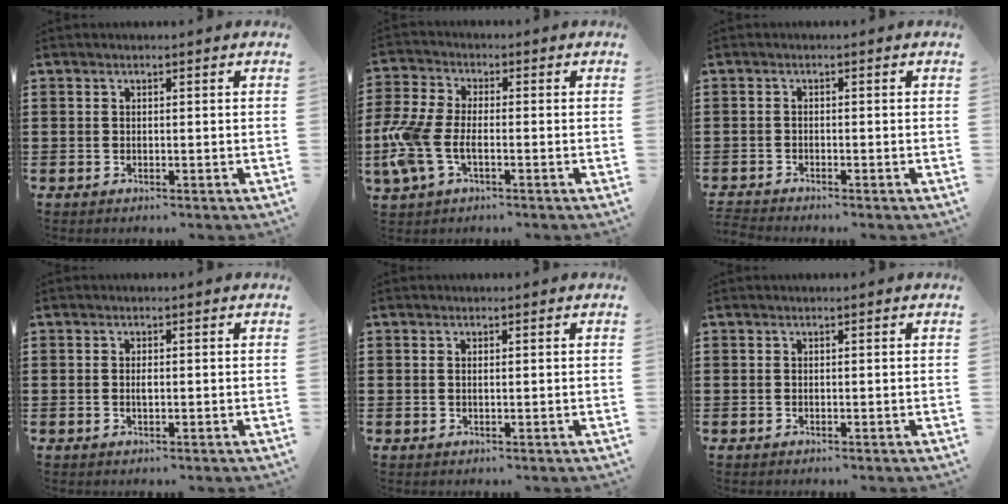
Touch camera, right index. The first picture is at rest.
{"total": 7.6, "force": [-2.0, 3.9, 6.3], "torque": [-0.164, -0.009, -0.045]}
{"total": 1.3, "force": [-1.3, -0.1, -0.1], "torque": [-0.001, 0.000, -0.029]}
{"total": 1.0, "force": [0.0, 0.4, 0.9], "torque": [-0.017, 0.003, -0.001]}
{"total": 0.6, "force": [0.2, 0.2, 0.5], "torque": [-0.011, 0.000, 0.004]}
{"total": 0.0}